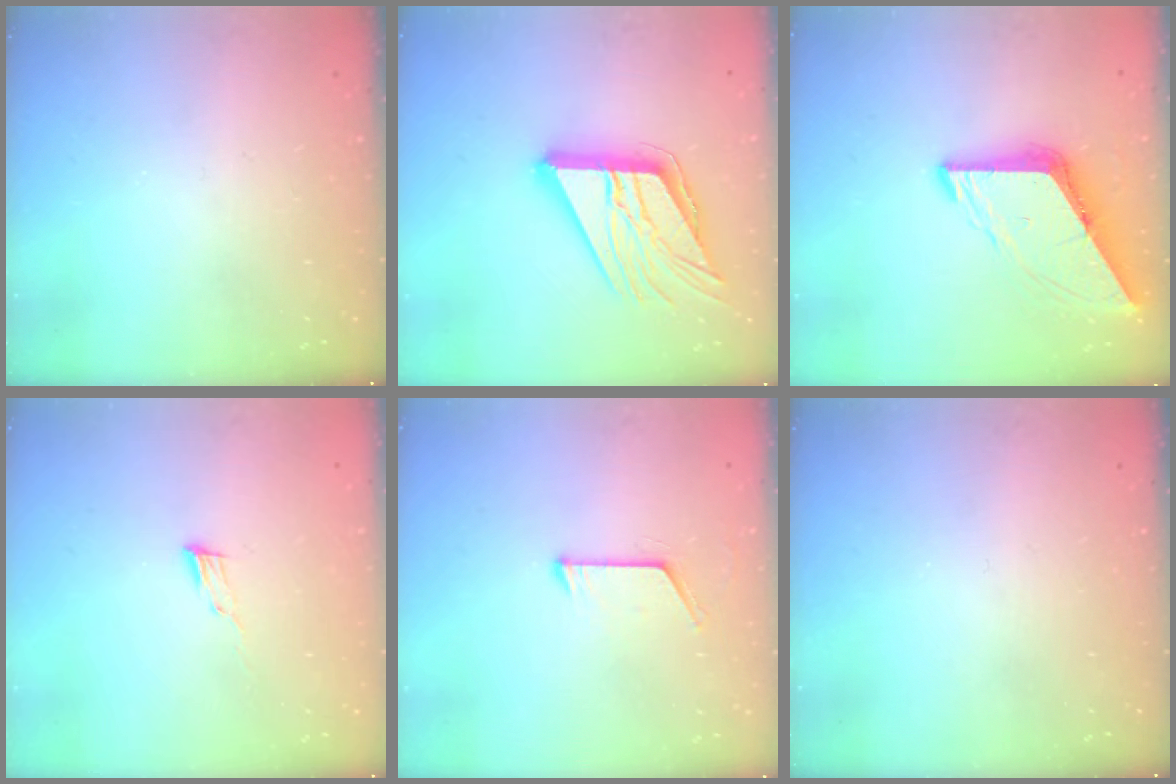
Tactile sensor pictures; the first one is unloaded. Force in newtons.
{"total": 19.1, "press": 19.0, "slide": 2.2}
{"total": 9.1, "press": 9.0, "slide": 1.1}
{"total": 4.8, "press": 4.7, "slide": 1.0}
{"total": 6.9, "press": 6.9, "slide": 0.7}
{"total": 0.0}